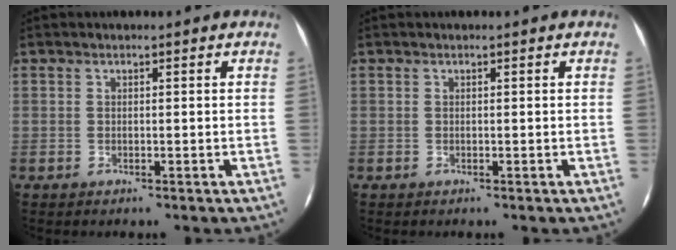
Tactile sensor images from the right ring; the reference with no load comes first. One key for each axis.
{"total": 0.0}